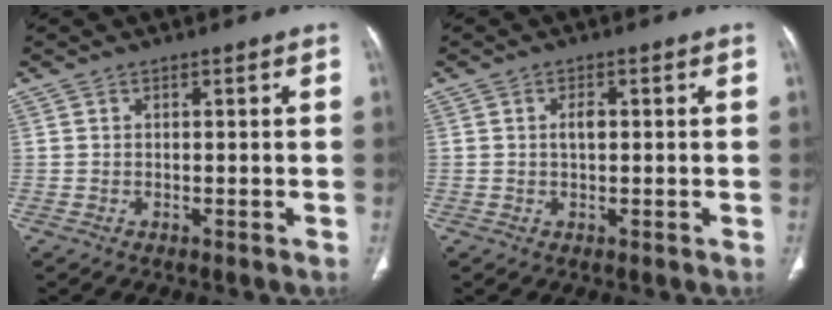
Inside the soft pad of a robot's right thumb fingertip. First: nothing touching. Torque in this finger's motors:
{"motor_torque": [0.12, 0.36, 0.34, 0.21, 0.00]}